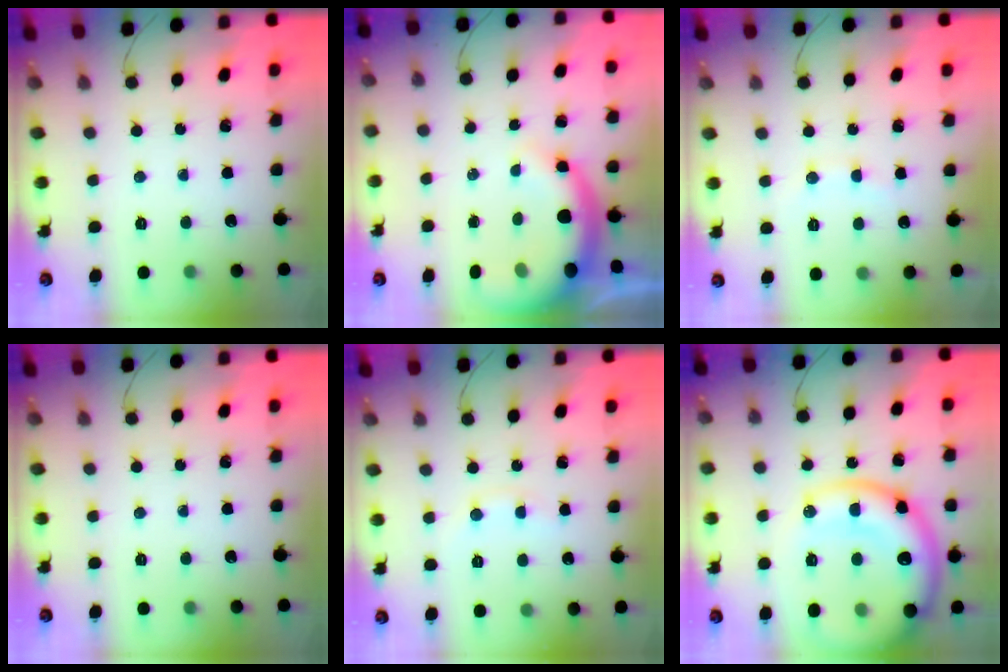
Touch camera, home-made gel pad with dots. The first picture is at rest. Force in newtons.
{"total": 11.7, "press": 11.5, "slide": 2.3}
{"total": 3.3, "press": 3.2, "slide": 0.9}
{"total": 0.0}
{"total": 4.5, "press": 4.4, "slide": 0.9}
{"total": 25.1, "press": 24.8, "slide": 3.9}